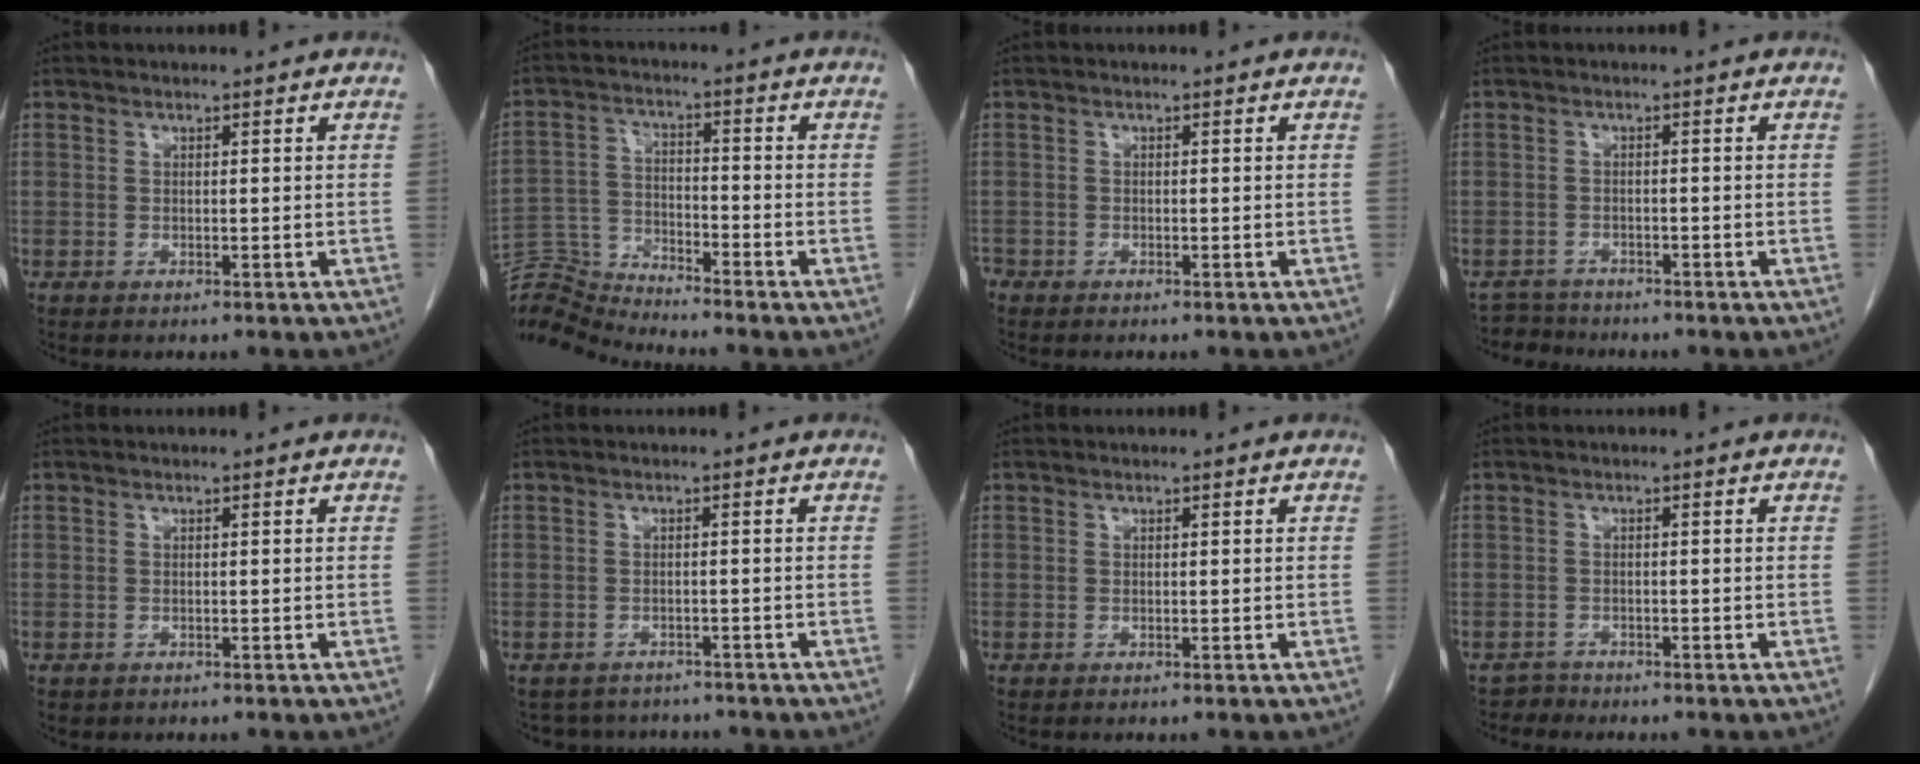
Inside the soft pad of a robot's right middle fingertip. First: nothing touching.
{"total": 8.9, "force": [-8.7, -1.7, -0.9], "torque": [0.010, 0.016, -0.166]}
{"total": 1.3, "force": [-1.1, 0.6, 0.2], "torque": [-0.009, -0.002, -0.020]}
{"total": 3.2, "force": [-3.0, 0.5, -1.0], "torque": [0.019, -0.009, -0.052]}
{"total": 0.5, "force": [-0.3, 0.4, 0.1], "torque": [-0.009, 0.002, -0.001]}
{"total": 6.3, "force": [-5.9, 2.3, 0.5], "torque": [-0.003, 0.010, -0.075]}
{"total": 0.0}
{"total": 1.3, "force": [-1.0, 0.1, -0.8], "torque": [0.019, -0.004, -0.021]}